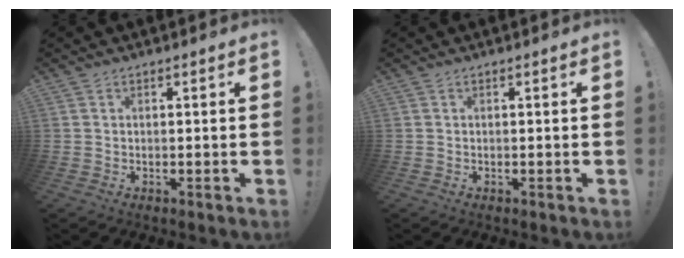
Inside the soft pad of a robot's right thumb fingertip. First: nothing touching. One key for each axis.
{"total": 0.0}